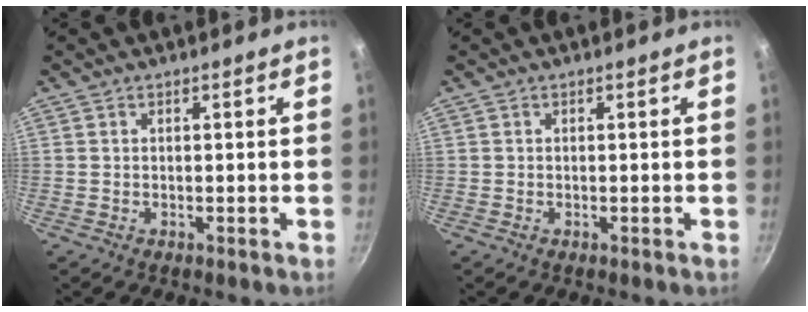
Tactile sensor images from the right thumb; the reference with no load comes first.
{"total": 0.0}